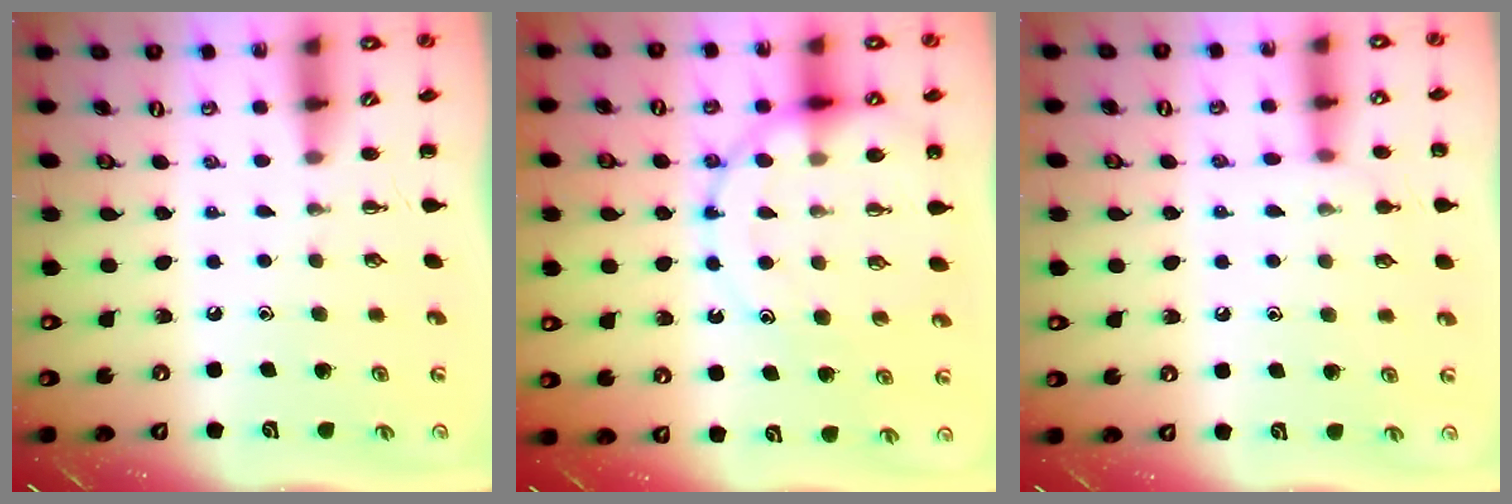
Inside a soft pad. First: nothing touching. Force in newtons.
{"total": 15.3, "press": 14.9, "slide": 3.7}
{"total": 7.3, "press": 7.0, "slide": 2.1}